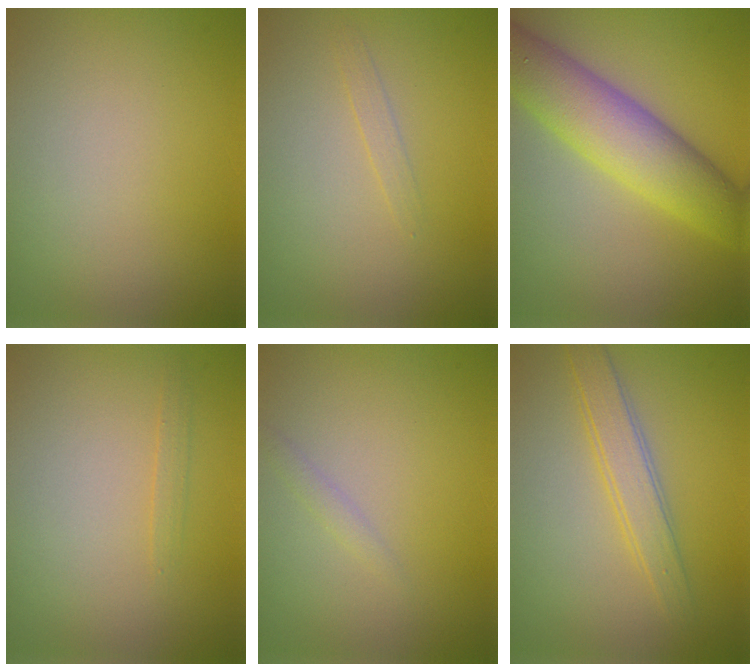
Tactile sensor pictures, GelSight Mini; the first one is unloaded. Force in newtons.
{"total": 0.8, "press": 0.8, "slide": 0.1}
{"total": 7.6, "press": 7.6, "slide": 0.0}
{"total": 0.7, "press": 0.7, "slide": 0.1}
{"total": 0.7, "press": 0.7, "slide": 0.0}
{"total": 2.9, "press": 2.9, "slide": 0.1}